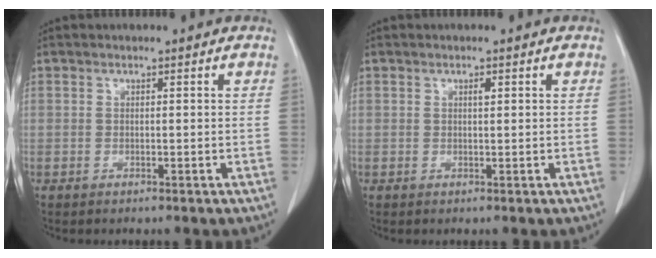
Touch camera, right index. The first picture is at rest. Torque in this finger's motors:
{"motor_torque": [0.08, -0.07, 0.00, 0.01]}